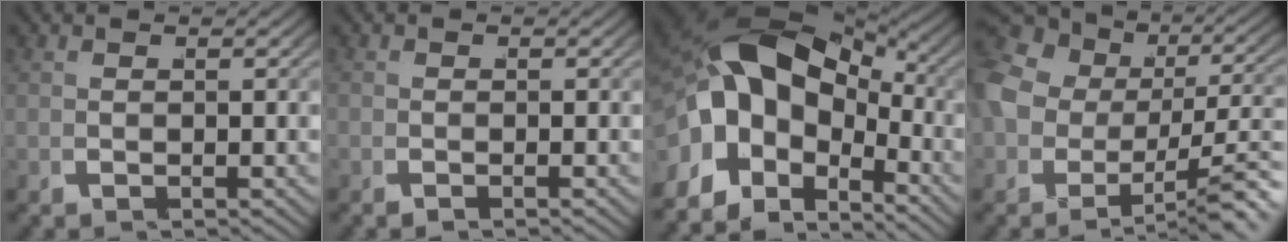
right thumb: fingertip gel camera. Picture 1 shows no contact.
{"total": 0.6, "force": [-0.5, 0.3, 0.2], "torque": [-0.005, -0.001, -0.014]}
{"total": 15.6, "force": [-0.5, 10.6, 11.4], "torque": [-0.246, -0.033, -0.005]}
{"total": 10.5, "force": [-2.7, 7.1, 7.2], "torque": [-0.136, -0.017, -0.037]}